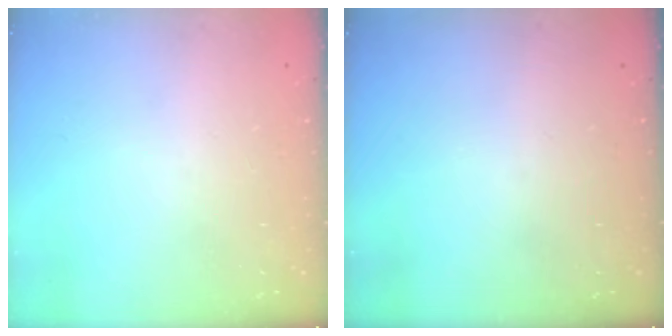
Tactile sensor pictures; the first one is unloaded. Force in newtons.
{"total": 0.0}